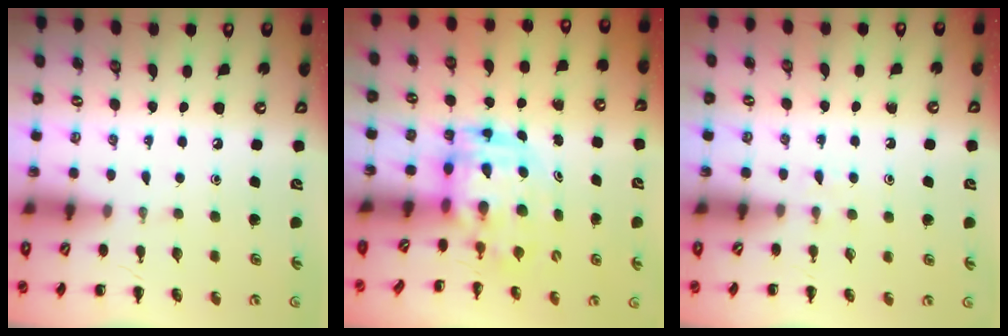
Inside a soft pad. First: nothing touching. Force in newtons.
{"total": 3.8, "press": 3.7, "slide": 0.9}
{"total": 2.1, "press": 1.8, "slide": 0.9}